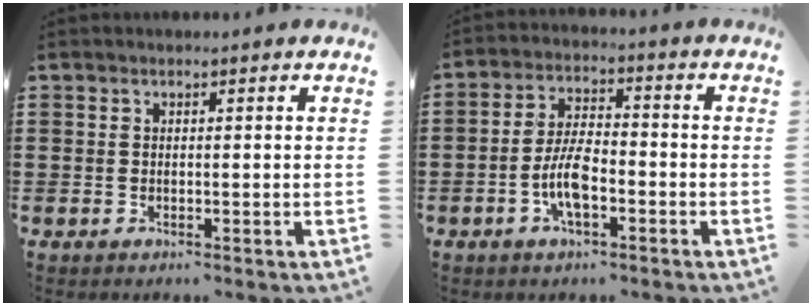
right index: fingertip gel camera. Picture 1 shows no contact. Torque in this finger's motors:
{"motor_torque": [2.14, 0.00, 0.81, 0.19]}